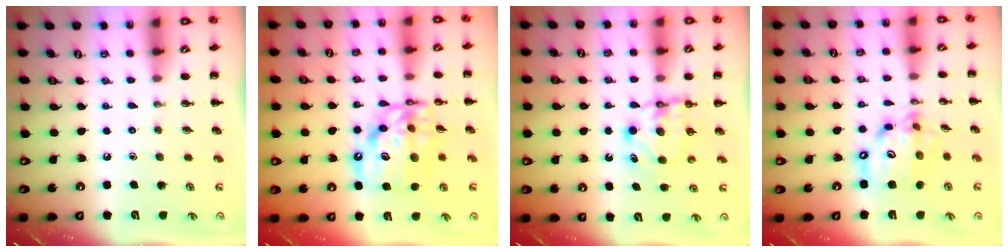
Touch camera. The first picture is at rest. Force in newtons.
{"total": 14.0, "press": 13.5, "slide": 3.9}
{"total": 6.3, "press": 6.3, "slide": 0.5}
{"total": 13.4, "press": 13.0, "slide": 3.4}